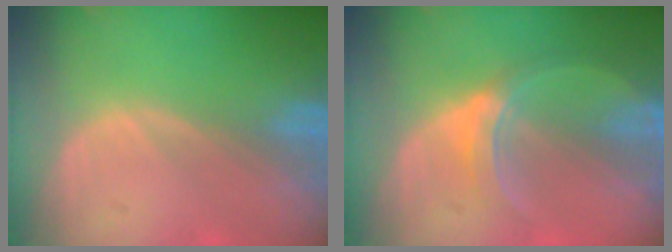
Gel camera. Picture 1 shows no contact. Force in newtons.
{"total": 6.2, "press": 5.7, "slide": 2.4}